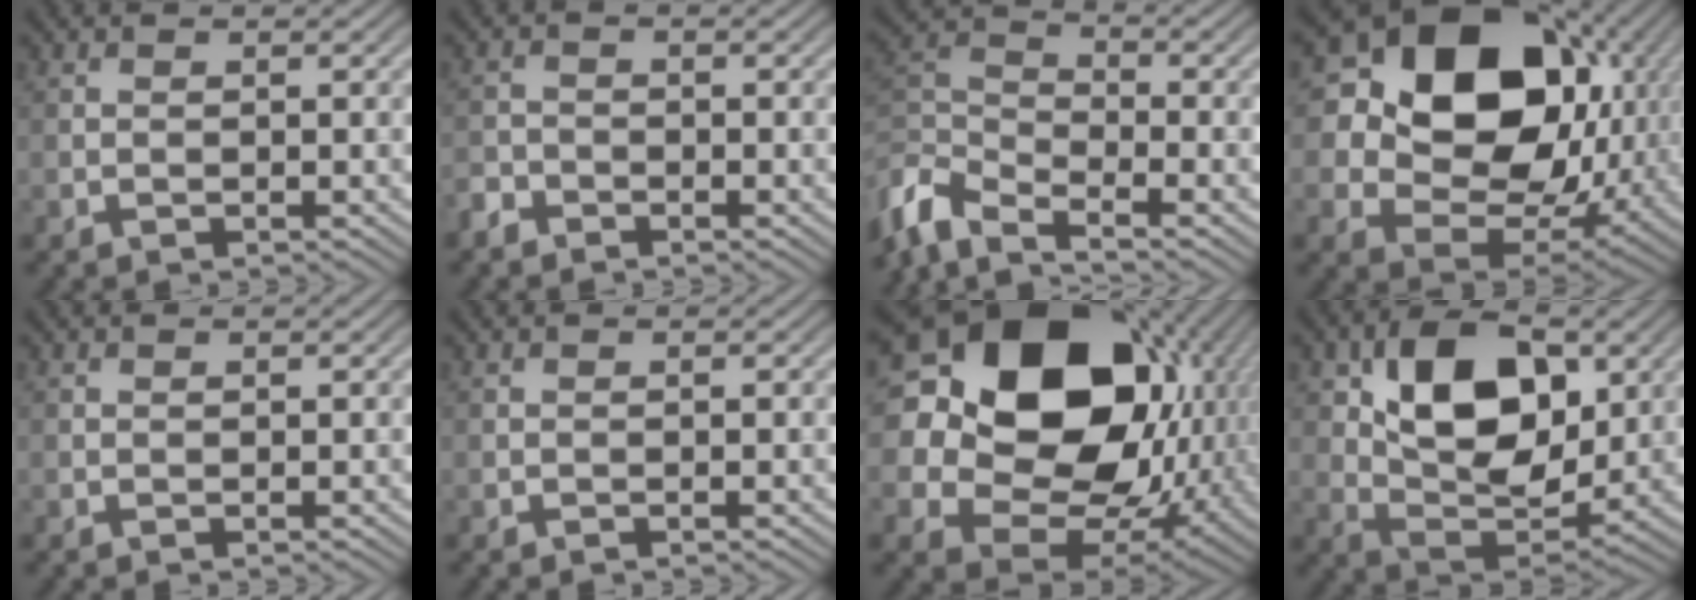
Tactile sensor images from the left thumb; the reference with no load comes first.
{"total": 1.9, "force": [-1.5, 1.0, 0.4], "torque": [-0.008, 0.000, -0.039]}
{"total": 7.1, "force": [-5.0, 2.4, 4.4], "torque": [-0.102, -0.008, -0.118]}
{"total": 18.5, "force": [5.2, 14.2, 10.7], "torque": [-0.225, 0.016, 0.117]}
{"total": 0.0}
{"total": 0.0}
{"total": 22.0, "force": [5.8, 17.2, 12.5], "torque": [-0.303, 0.001, 0.147]}
{"total": 12.5, "force": [3.7, 7.7, 9.2], "torque": [-0.161, 0.000, 0.062]}